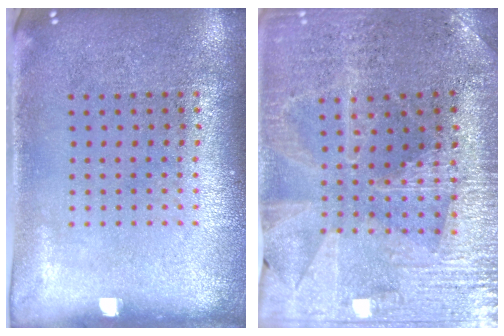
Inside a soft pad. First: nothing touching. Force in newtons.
{"total": 2.3, "press": 2.3, "slide": 0.5}